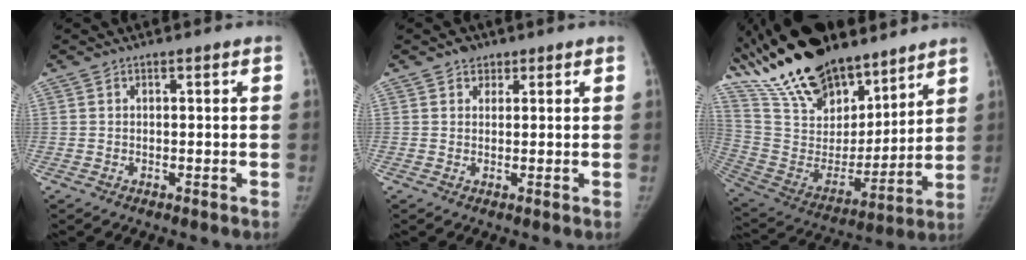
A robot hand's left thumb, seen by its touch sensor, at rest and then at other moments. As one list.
[{"total": 2.1, "force": [1.4, 1.5, 0.3], "torque": [0.007, -0.005, 0.019]}, {"total": 28.7, "force": [22.8, 11.8, 12.9], "torque": [-0.222, -0.076, 0.404]}]